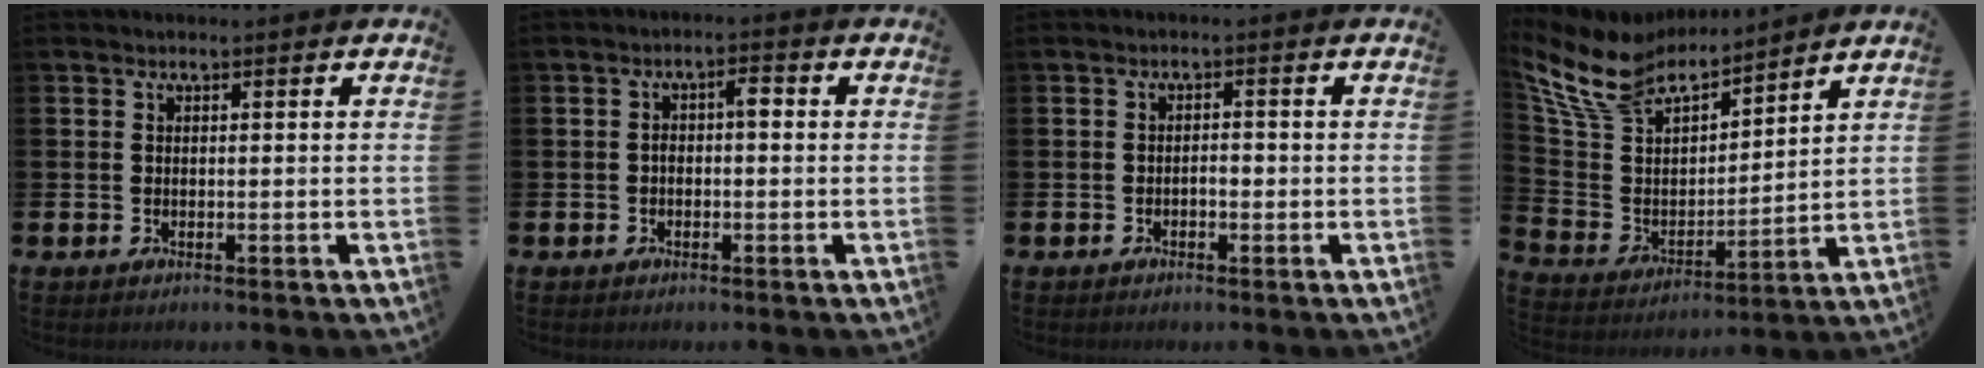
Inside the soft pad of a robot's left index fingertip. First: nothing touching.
{"total": 2.3, "force": [-0.1, 1.0, 2.1], "torque": [-0.030, 0.002, -0.006]}
{"total": 1.2, "force": [-0.5, 0.7, 0.8], "torque": [-0.008, -0.001, -0.012]}
{"total": 10.2, "force": [9.0, 3.9, 2.9], "torque": [-0.106, -0.060, 0.161]}